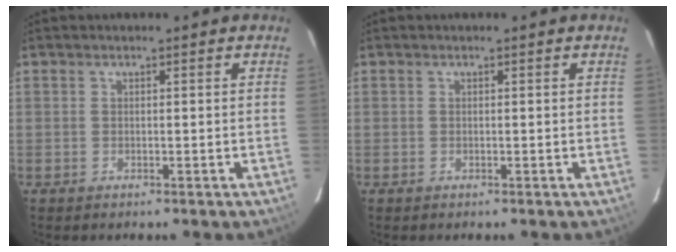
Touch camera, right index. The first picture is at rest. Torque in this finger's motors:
{"motor_torque": [0.02, 0.02, 0.03, 0.00]}